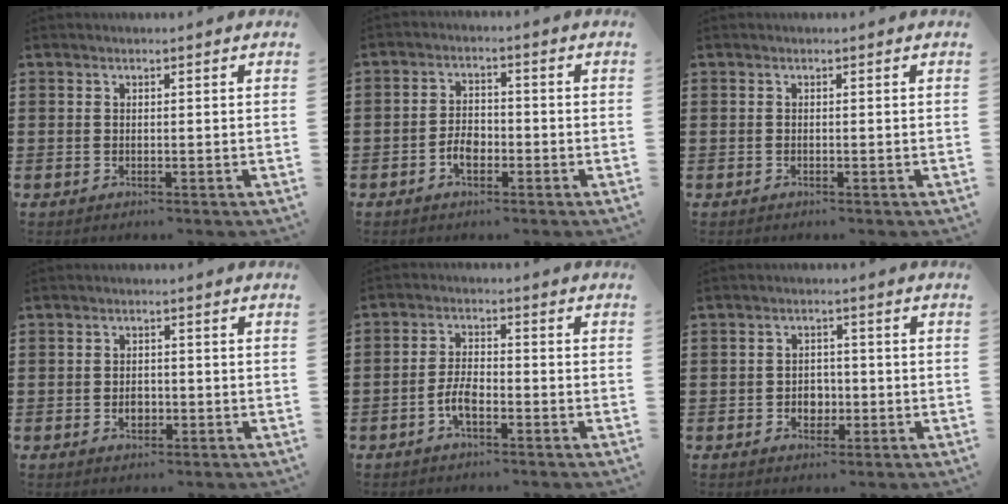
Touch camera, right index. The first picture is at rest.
{"total": 3.5, "force": [-1.5, 2.0, 2.5], "torque": [-0.055, -0.002, -0.028]}
{"total": 0.0}
{"total": 2.1, "force": [-0.6, 1.3, 1.5], "torque": [-0.023, -0.004, -0.012]}
{"total": 4.3, "force": [-1.9, 1.7, 3.4], "torque": [-0.081, -0.003, -0.040]}
{"total": 2.7, "force": [-0.7, 2.2, 1.4], "torque": [-0.027, -0.002, -0.018]}